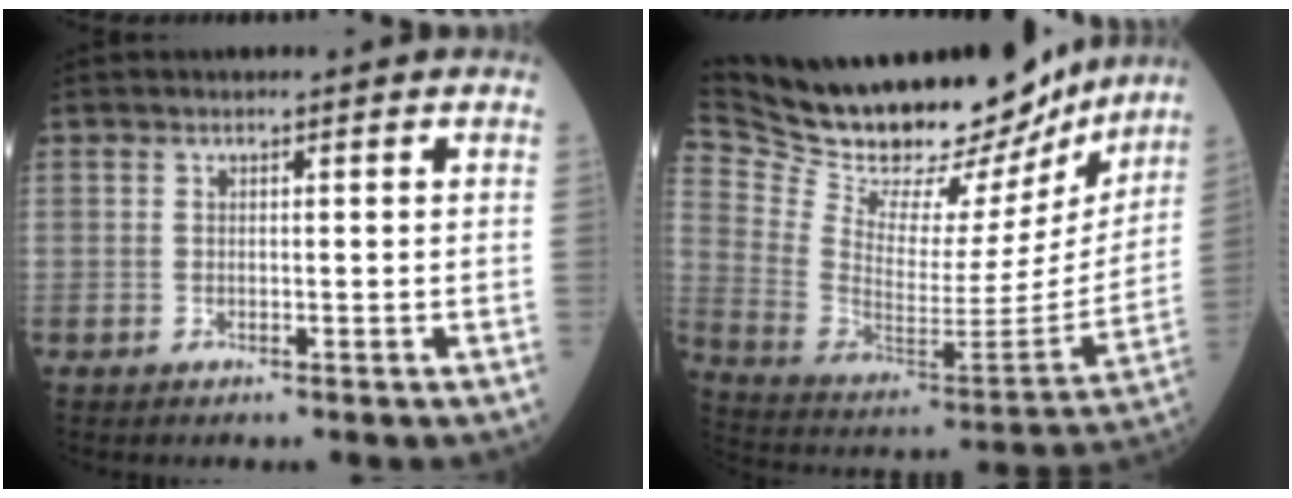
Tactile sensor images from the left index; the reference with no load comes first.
{"total": 29.5, "force": [26.1, 9.2, 10.3], "torque": [-0.198, -0.039, 0.385]}